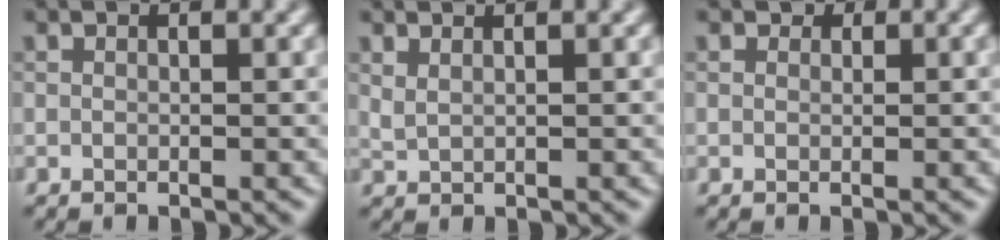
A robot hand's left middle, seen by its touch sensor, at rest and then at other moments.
{"total": 1.1, "force": [0.8, 0.3, 0.5], "torque": [-0.014, -0.002, 0.017]}
{"total": 0.7, "force": [0.3, 0.6, 0.2], "torque": [-0.001, -0.002, 0.000]}